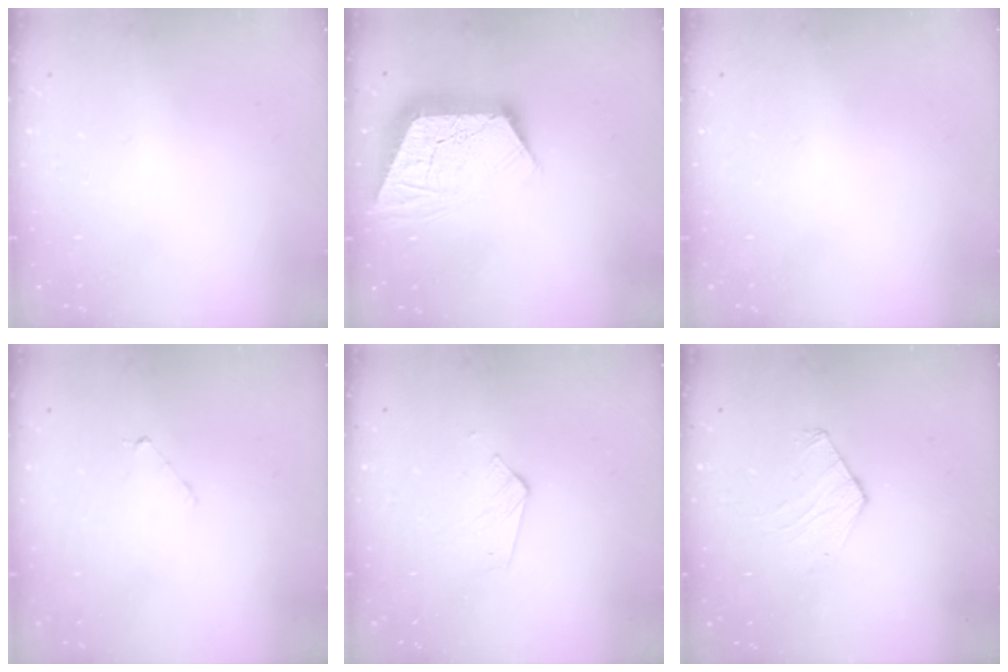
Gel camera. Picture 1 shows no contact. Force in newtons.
{"total": 13.6, "press": 13.5, "slide": 1.2}
{"total": 0.0}
{"total": 3.0, "press": 3.0, "slide": 0.3}
{"total": 3.3, "press": 3.3, "slide": 0.3}
{"total": 5.1, "press": 5.0, "slide": 0.6}